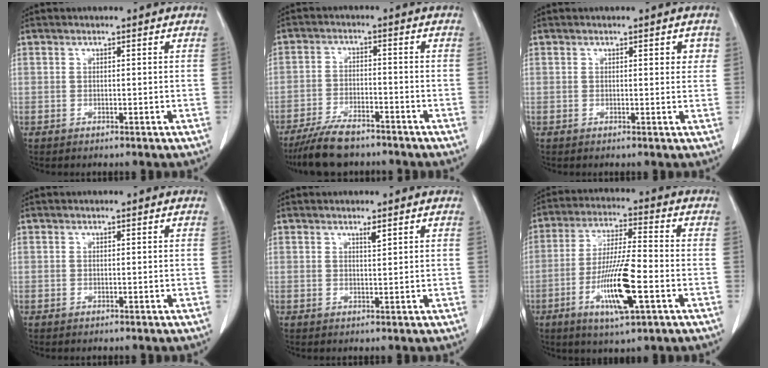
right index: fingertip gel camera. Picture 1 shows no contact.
{"total": 8.8, "force": [-7.3, 2.3, 4.3], "torque": [-0.079, -0.020, -0.126]}
{"total": 1.9, "force": [0.7, 0.8, 1.5], "torque": [-0.013, 0.000, 0.007]}
{"total": 0.0}
{"total": 1.1, "force": [0.8, 0.1, 0.8], "torque": [-0.016, -0.005, 0.014]}
{"total": 10.6, "force": [-3.6, 1.1, 9.9], "torque": [-0.184, -0.010, -0.063]}